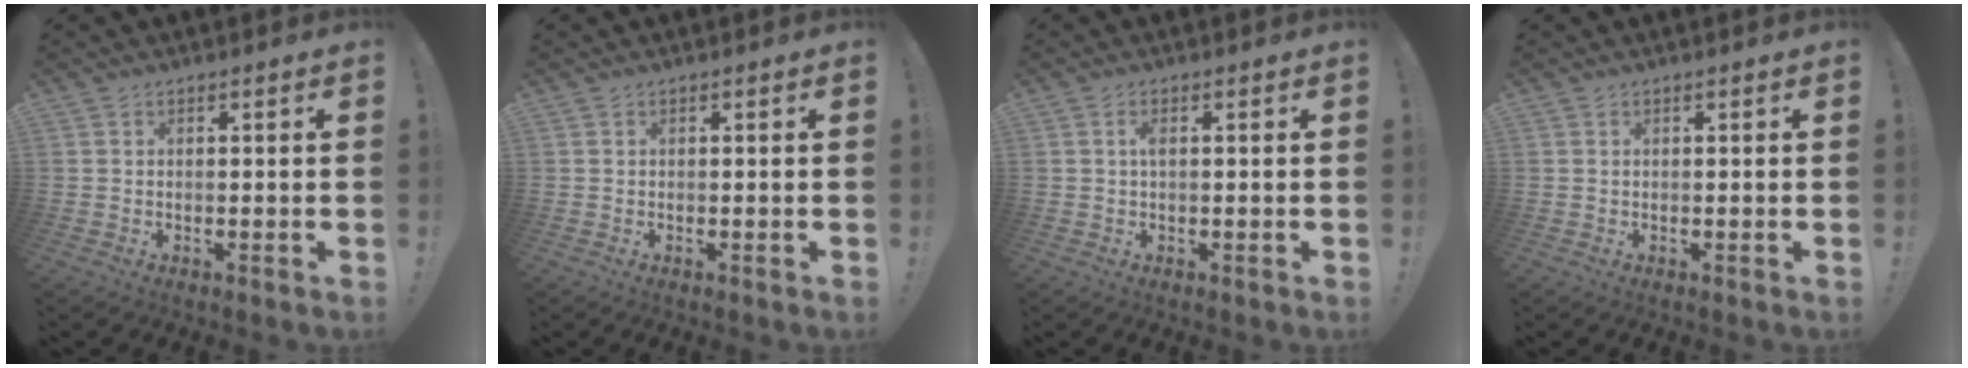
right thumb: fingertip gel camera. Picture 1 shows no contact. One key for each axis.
{"total": 0.0}
{"total": 1.7, "fx": 0.1, "fy": 0.5, "fz": 1.6, "tx": -0.027, "ty": 0.003, "tz": -0.001}
{"total": 0.6, "fx": 0.4, "fy": -0.3, "fz": 0.3, "tx": -0.006, "ty": 0.000, "tz": 0.006}